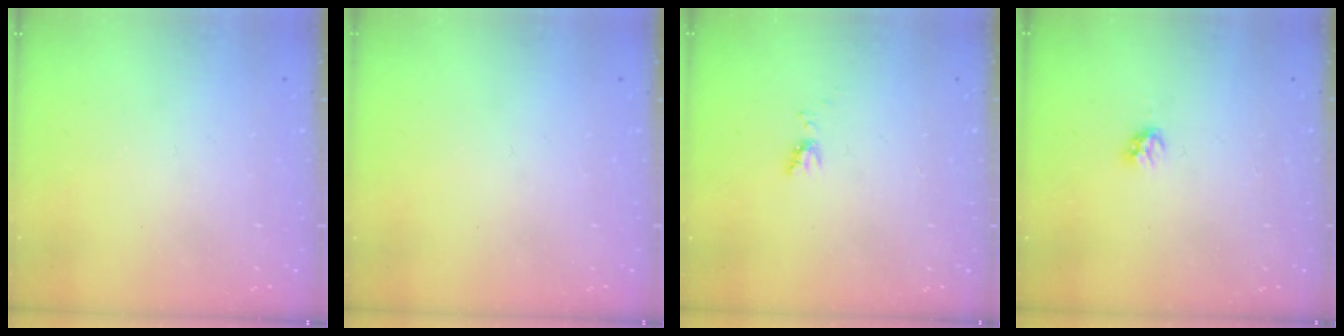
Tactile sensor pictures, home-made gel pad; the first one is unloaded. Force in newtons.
{"total": 0.0}
{"total": 3.7, "press": 3.6, "slide": 0.7}
{"total": 2.8, "press": 2.8, "slide": 0.2}